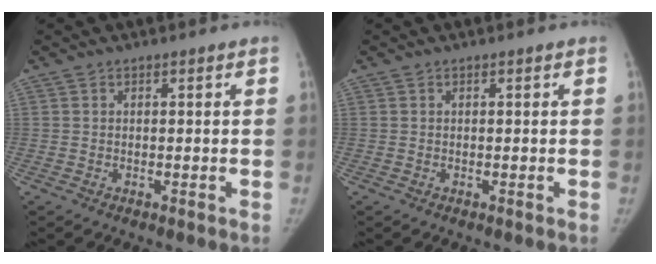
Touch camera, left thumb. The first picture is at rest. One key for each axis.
{"total": 0.0}